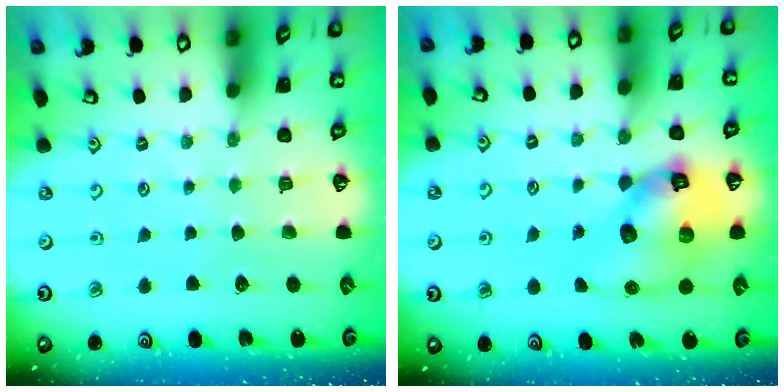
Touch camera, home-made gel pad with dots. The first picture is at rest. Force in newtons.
{"total": 14.6, "press": 14.4, "slide": 2.2}